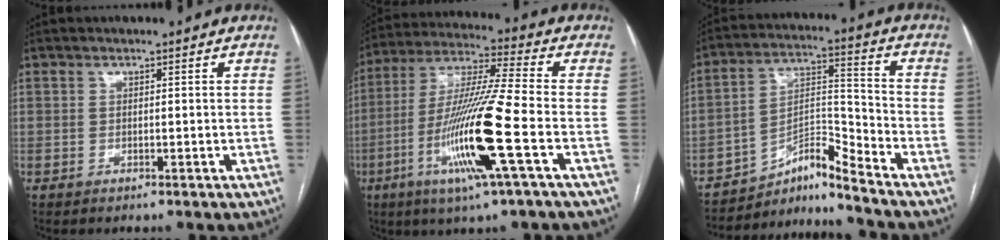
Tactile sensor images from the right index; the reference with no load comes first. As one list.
[{"total": 17.0, "force": [-5.5, -0.7, 16.0], "torque": [-0.323, -0.018, -0.110]}, {"total": 8.4, "force": [-7.8, -1.3, 2.7], "torque": [-0.053, 0.028, -0.133]}]